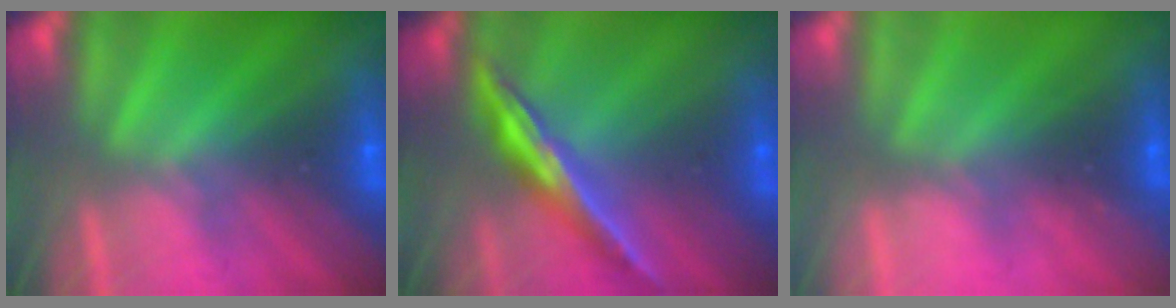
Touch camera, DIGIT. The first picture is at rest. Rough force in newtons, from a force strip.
{"total": 1.6}
{"total": 2.2}